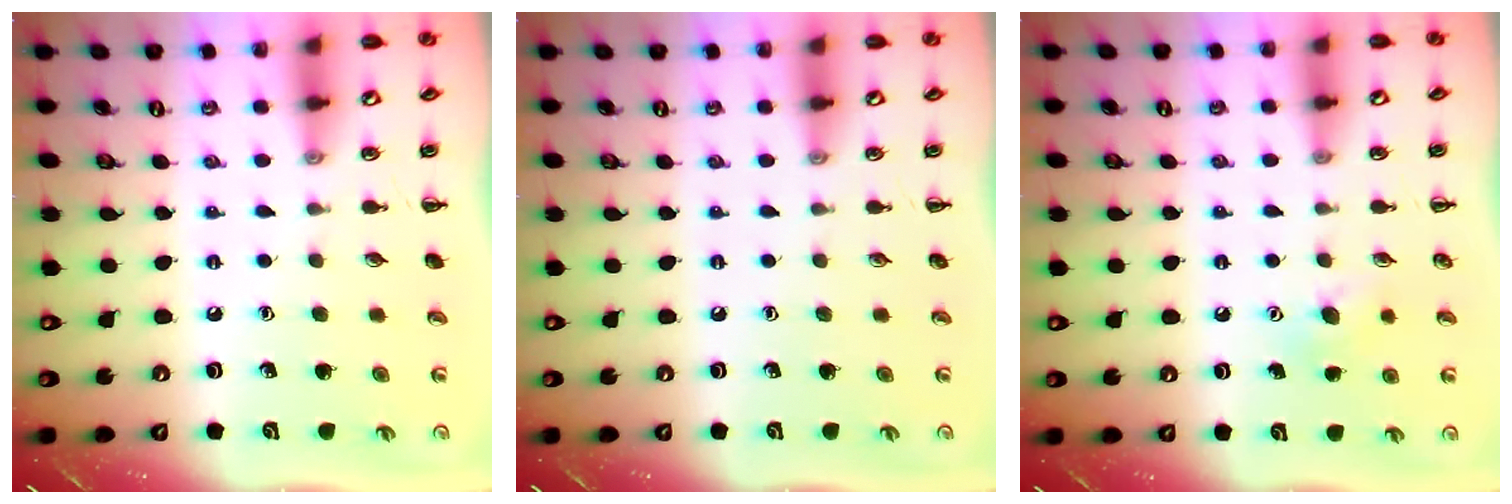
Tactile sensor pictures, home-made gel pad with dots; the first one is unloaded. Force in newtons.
{"total": 0.0}
{"total": 5.1, "press": 4.9, "slide": 1.4}